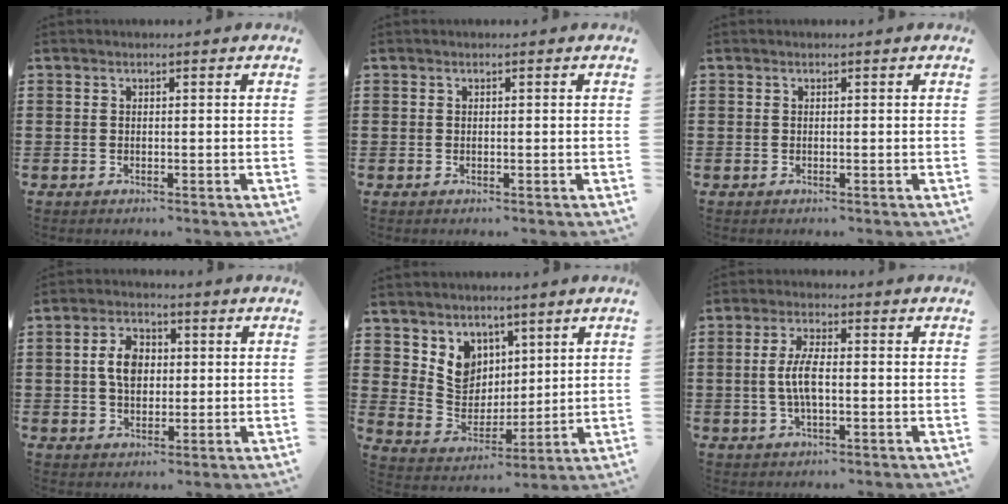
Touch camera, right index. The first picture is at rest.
{"total": 0.0}
{"total": 0.0}
{"total": 5.6, "force": [0.4, 3.8, 4.1], "torque": [-0.087, 0.009, 0.000]}
{"total": 6.9, "force": [3.9, 5.7, 0.9], "torque": [-0.051, -0.023, 0.075]}
{"total": 5.3, "force": [-0.4, 1.8, 4.9], "torque": [-0.104, -0.001, -0.012]}